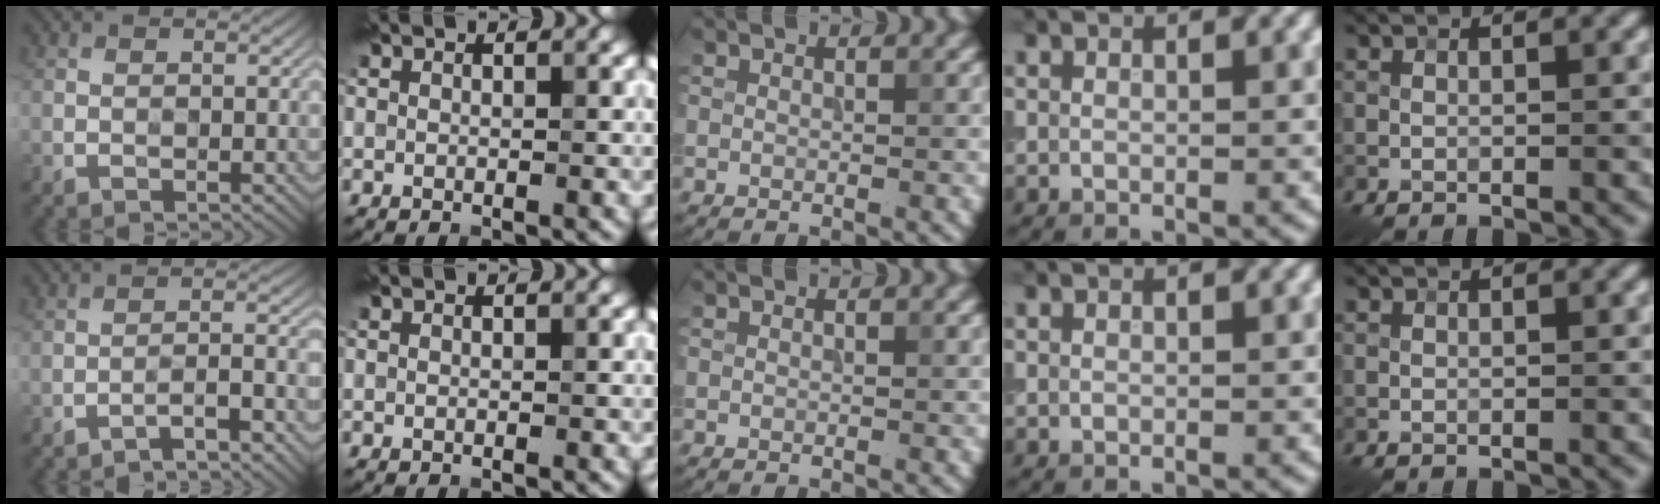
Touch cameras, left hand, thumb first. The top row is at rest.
{"thumb": {"total": 3.9, "force": [-2.9, 0.5, 2.5], "torque": [-0.041, 0.016, -0.057]}}